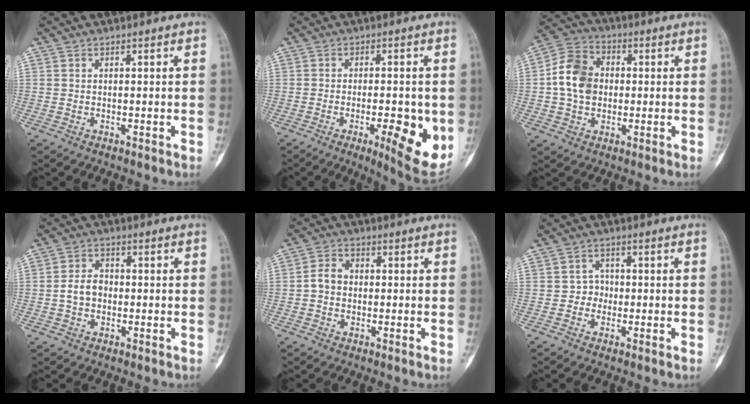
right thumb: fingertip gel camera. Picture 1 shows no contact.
{"total": 11.7, "force": [-2.9, 3.2, 10.8], "torque": [-0.137, -0.016, -0.033]}
{"total": 10.5, "force": [0.2, 8.4, 6.3], "torque": [-0.099, 0.022, -0.004]}
{"total": 4.6, "force": [-0.7, 3.6, 2.8], "torque": [-0.043, 0.016, -0.018]}
{"total": 4.3, "force": [-0.4, 3.5, 2.4], "torque": [-0.035, 0.017, -0.015]}
{"total": 2.6, "force": [-0.7, 2.4, 0.7], "torque": [0.015, 0.011, -0.020]}